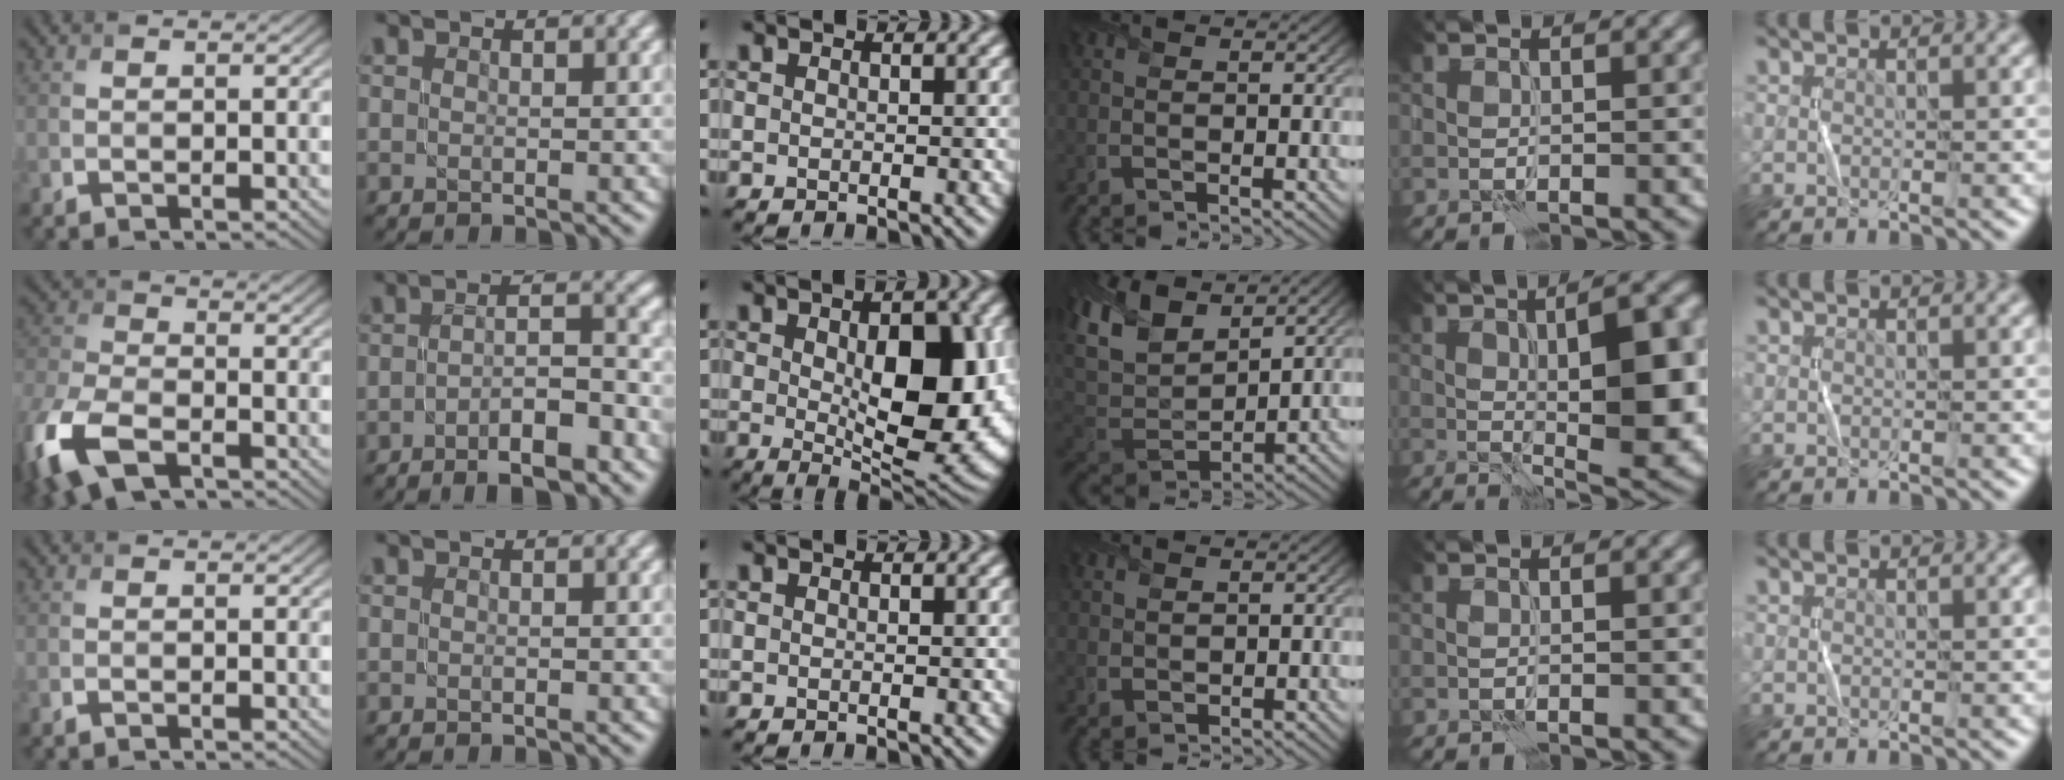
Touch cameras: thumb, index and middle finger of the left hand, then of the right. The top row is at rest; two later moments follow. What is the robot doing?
{"motion": "fold", "object": "shorts"}